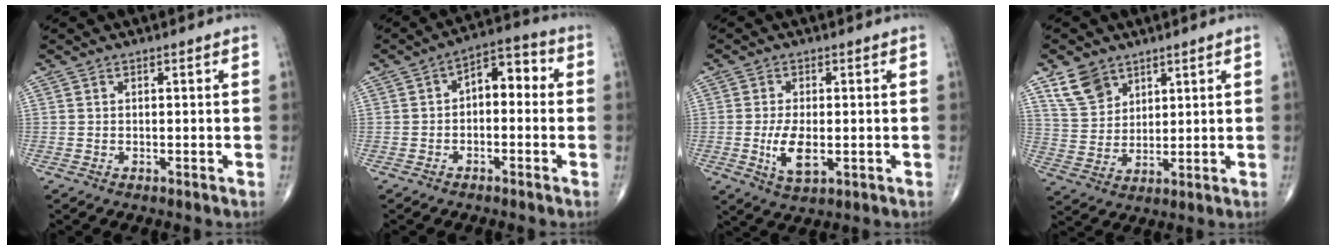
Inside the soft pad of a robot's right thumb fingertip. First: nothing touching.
{"total": 7.2, "force": [-0.1, 4.3, 5.8], "torque": [-0.058, 0.038, -0.016]}
{"total": 6.2, "force": [-1.0, 2.9, 5.4], "torque": [-0.098, -0.010, -0.012]}
{"total": 7.7, "force": [5.0, 5.1, 2.8], "torque": [-0.035, -0.024, 0.107]}